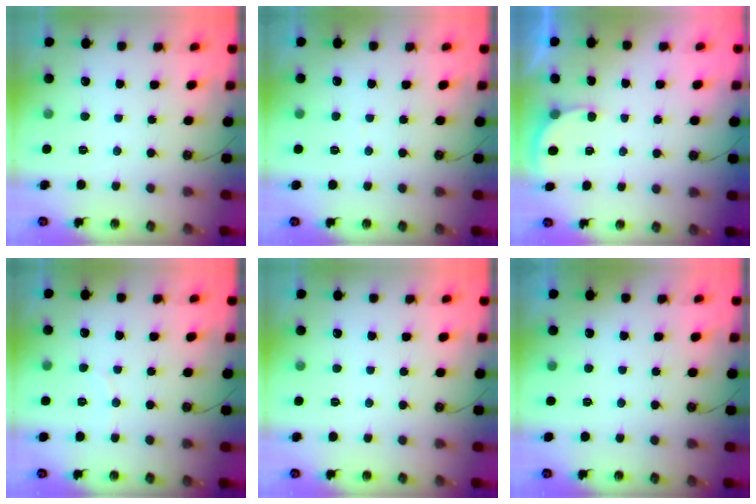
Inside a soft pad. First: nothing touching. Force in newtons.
{"total": 2.0, "press": 2.0, "slide": 0.2}
{"total": 2.9, "press": 2.9, "slide": 0.3}
{"total": 2.3, "press": 2.3, "slide": 0.2}
{"total": 0.0}
{"total": 1.7, "press": 0.4, "slide": 1.6}